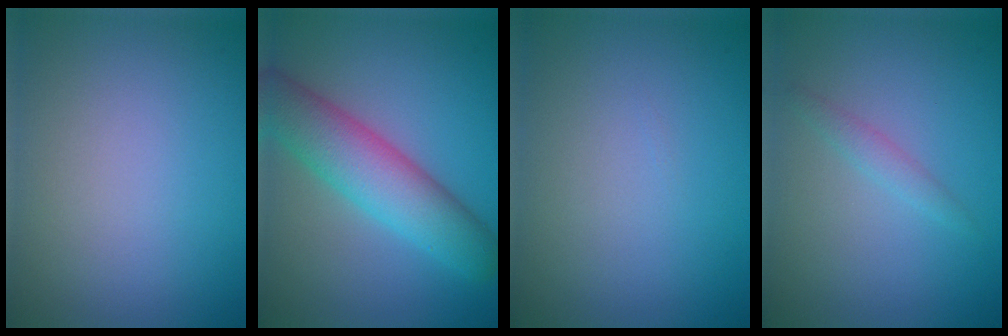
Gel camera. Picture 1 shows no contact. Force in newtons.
{"total": 6.9, "press": 6.9, "slide": 0.3}
{"total": 0.0}
{"total": 1.2, "press": 1.2, "slide": 0.0}